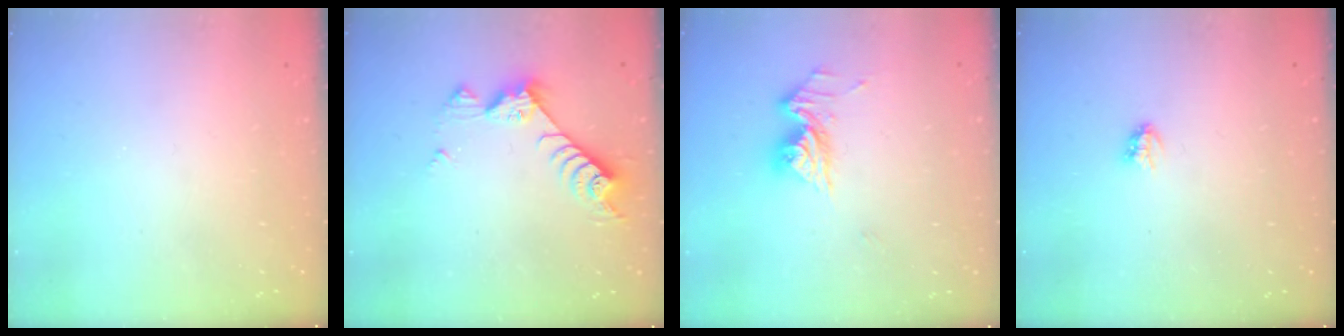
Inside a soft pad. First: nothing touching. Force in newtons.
{"total": 8.3, "press": 8.2, "slide": 0.5}
{"total": 11.2, "press": 11.1, "slide": 1.1}
{"total": 3.0, "press": 3.0, "slide": 0.3}